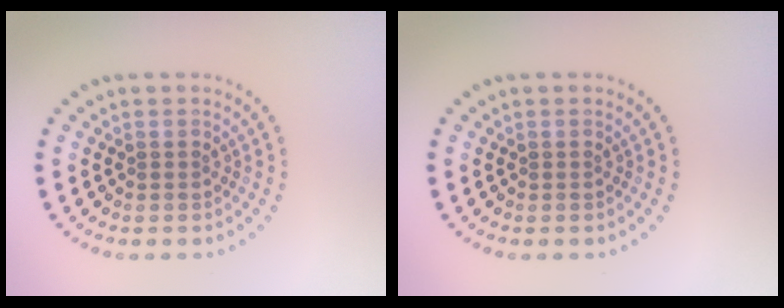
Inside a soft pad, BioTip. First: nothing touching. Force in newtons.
{"total": 0.0}